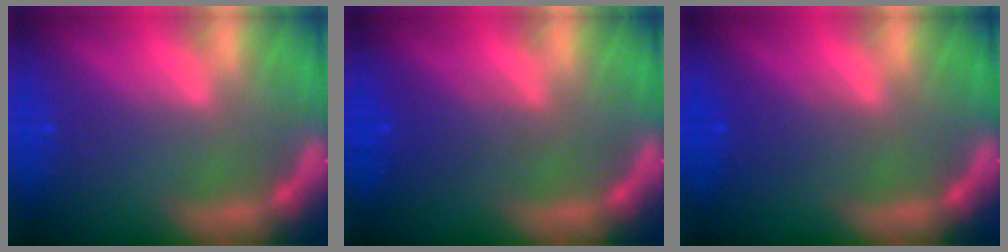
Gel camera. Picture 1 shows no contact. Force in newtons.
{"total": 2.5}
{"total": 2.0}